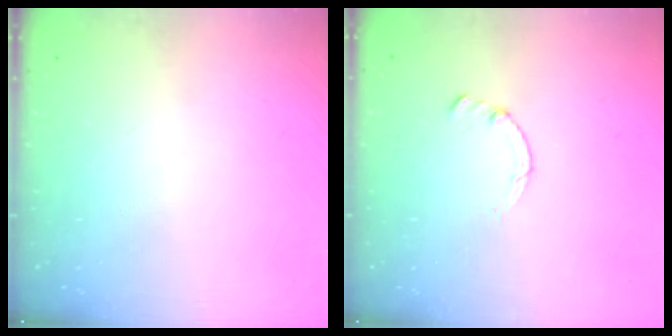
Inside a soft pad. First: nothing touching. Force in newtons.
{"total": 0.0}